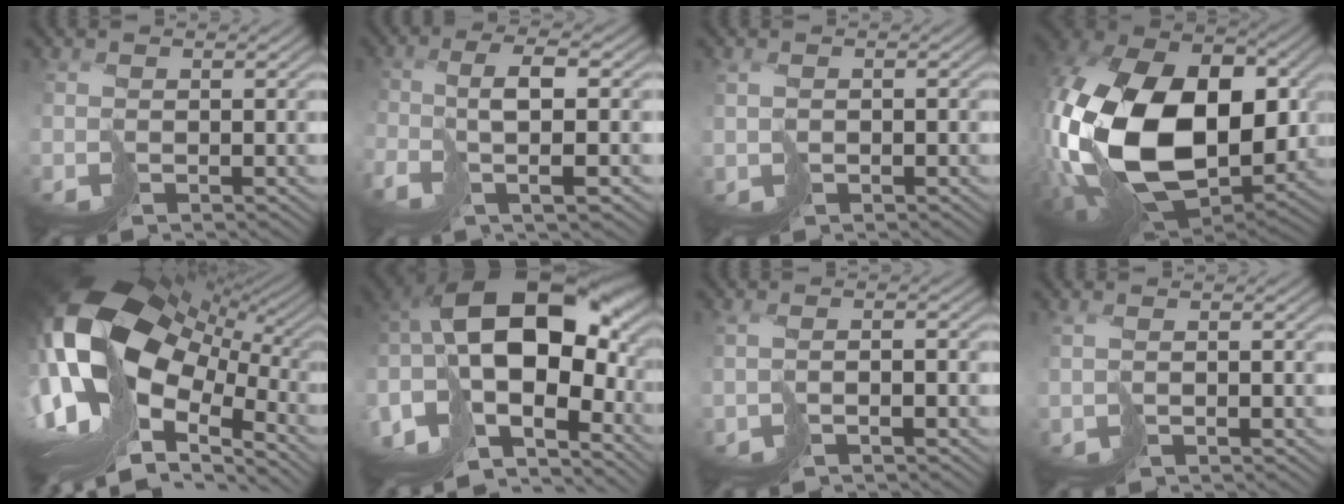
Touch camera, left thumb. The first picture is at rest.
{"total": 6.2, "force": [-1.4, 0.9, 5.9], "torque": [-0.108, 0.004, -0.029]}
{"total": 1.9, "force": [0.2, 1.3, 1.4], "torque": [-0.033, 0.000, 0.005]}
{"total": 21.6, "force": [0.7, 14.2, 16.3], "torque": [-0.406, -0.052, 0.059]}
{"total": 20.0, "force": [-0.2, 12.3, 15.8], "torque": [-0.349, -0.009, 0.016]}
{"total": 18.9, "force": [0.5, 10.8, 15.6], "torque": [-0.336, -0.019, 0.031]}
{"total": 1.9, "force": [-0.9, 0.5, 1.6], "torque": [-0.041, -0.003, -0.016]}
{"total": 1.3, "force": [-0.2, 0.6, 1.2], "torque": [-0.033, -0.001, 0.000]}